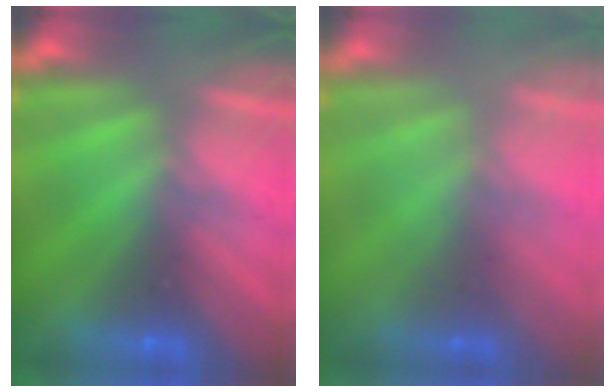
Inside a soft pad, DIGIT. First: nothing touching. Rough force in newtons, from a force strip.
{"total": 2.3}